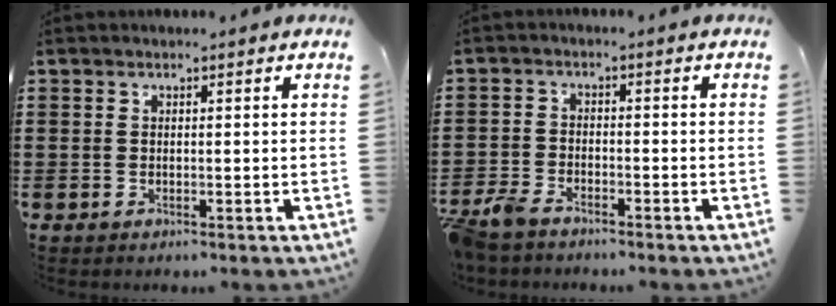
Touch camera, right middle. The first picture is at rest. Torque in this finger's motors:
{"motor_torque": [0.52, -0.46, 0.14, 0.07]}